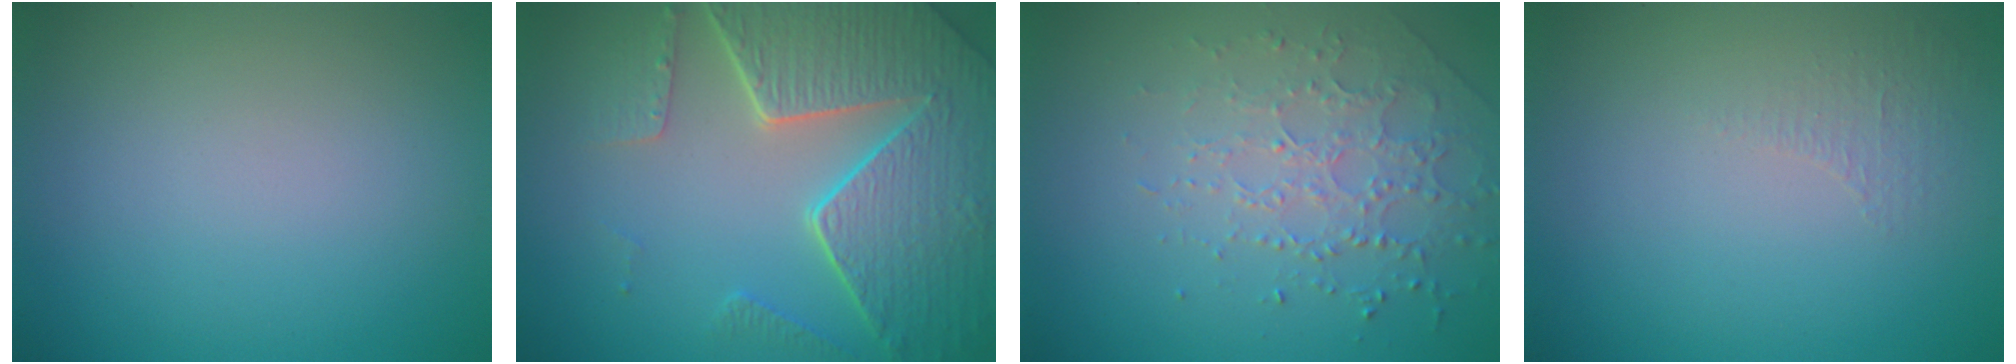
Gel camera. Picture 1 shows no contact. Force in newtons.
{"total": 8.3, "press": 6.1, "slide": 5.6}
{"total": 2.1, "press": 1.9, "slide": 0.9}
{"total": 0.8, "press": 0.4, "slide": 0.7}